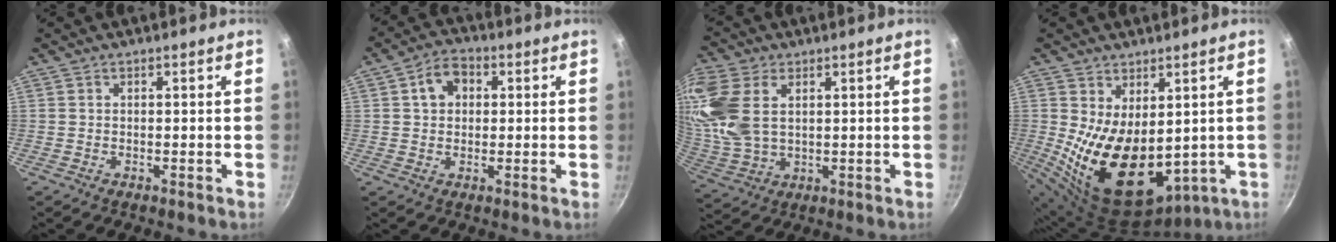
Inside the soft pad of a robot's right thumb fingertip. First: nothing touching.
{"total": 6.4, "force": [1.5, 4.9, 3.9], "torque": [-0.040, 0.012, 0.017]}
{"total": 15.5, "force": [4.5, 9.9, 11.0], "torque": [-0.240, -0.005, 0.097]}
{"total": 16.9, "force": [0.8, 10.1, 13.5], "torque": [-0.208, -0.041, 0.046]}